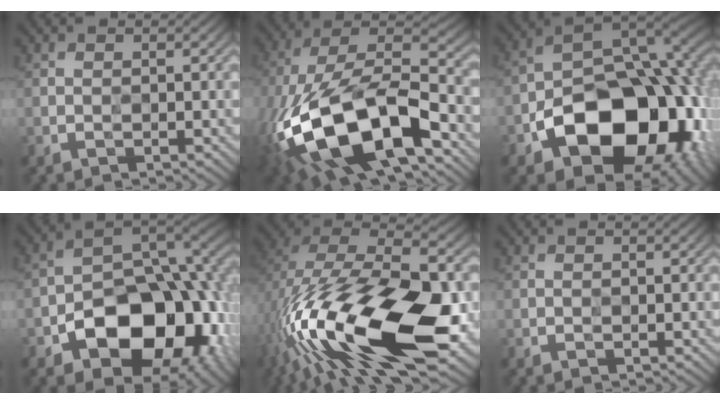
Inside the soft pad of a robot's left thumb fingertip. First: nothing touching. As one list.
[{"total": 19.3, "force": [-9.1, 9.0, 14.4], "torque": [-0.317, -0.030, -0.151]}, {"total": 17.7, "force": [-7.2, 11.8, 11.2], "torque": [-0.165, -0.038, -0.104]}, {"total": 15.4, "force": [-6.6, 10.0, 9.6], "torque": [-0.113, -0.023, -0.113]}, {"total": 20.0, "force": [-6.8, 9.4, 16.3], "torque": [-0.330, -0.028, -0.098]}, {"total": 0.0}]